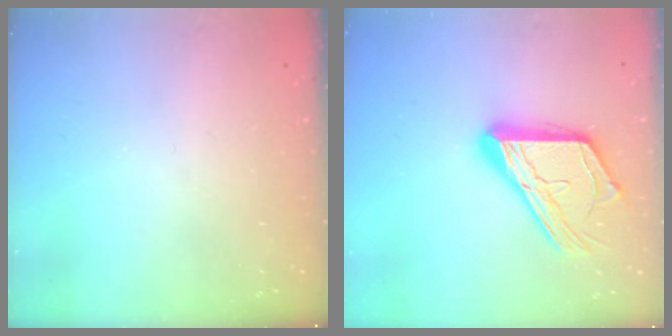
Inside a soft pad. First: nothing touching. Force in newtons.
{"total": 16.7, "press": 16.7, "slide": 1.4}